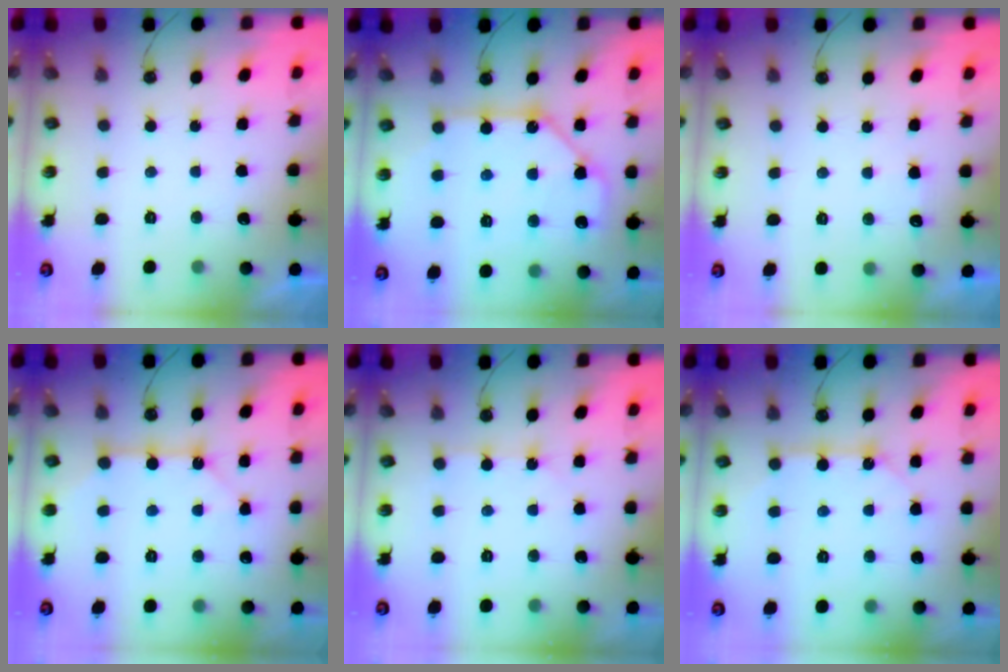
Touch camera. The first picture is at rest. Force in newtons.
{"total": 11.5, "press": 11.4, "slide": 1.2}
{"total": 3.8, "press": 3.8, "slide": 0.5}
{"total": 7.0, "press": 7.0, "slide": 0.7}
{"total": 4.2, "press": 4.2, "slide": 0.5}
{"total": 9.1, "press": 9.1, "slide": 0.8}